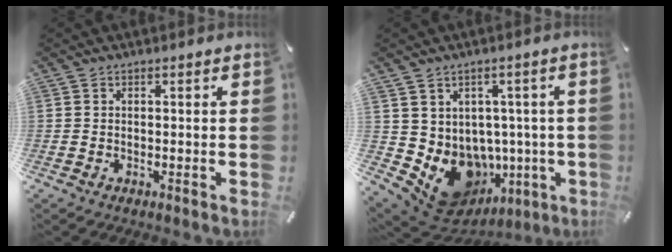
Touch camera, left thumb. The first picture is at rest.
{"total": 10.4, "force": [-2.7, 8.8, 4.9], "torque": [-0.093, -0.020, -0.030]}